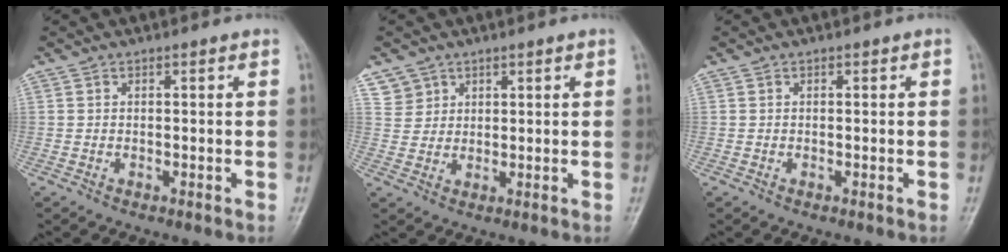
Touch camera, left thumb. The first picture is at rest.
{"total": 3.5, "force": [2.2, 2.7, -0.1], "torque": [0.028, -0.012, 0.037]}
{"total": 0.0}